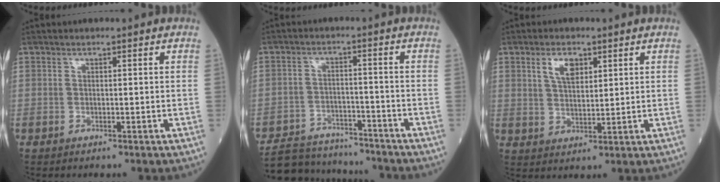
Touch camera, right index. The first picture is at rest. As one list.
[{"total": 11.9, "force": [-11.2, 3.5, 2.3], "torque": [-0.039, 0.013, -0.171]}, {"total": 4.7, "force": [2.3, 2.1, 3.5], "torque": [-0.068, 0.005, 0.046]}]